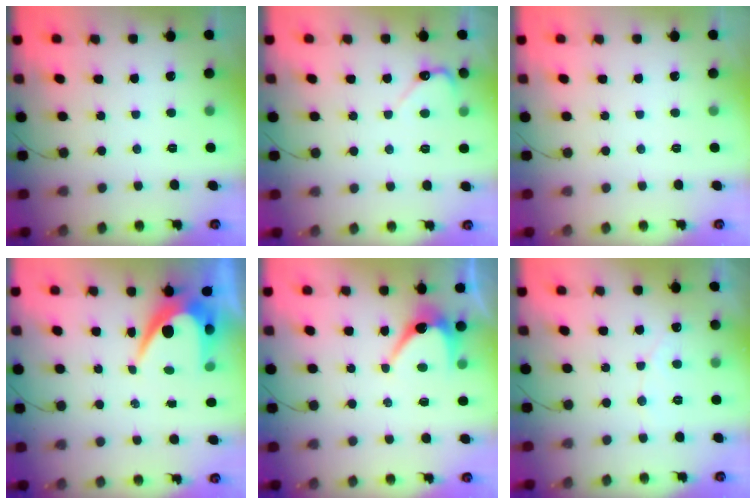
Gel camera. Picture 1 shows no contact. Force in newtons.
{"total": 3.3, "press": 3.3, "slide": 0.3}
{"total": 0.0}
{"total": 8.1, "press": 8.1, "slide": 0.5}
{"total": 6.8, "press": 6.7, "slide": 0.6}
{"total": 3.3, "press": 3.3, "slide": 0.2}